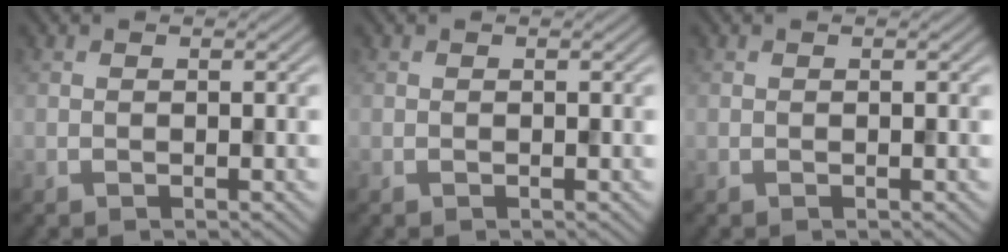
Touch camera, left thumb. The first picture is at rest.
{"total": 0.0}
{"total": 0.0}